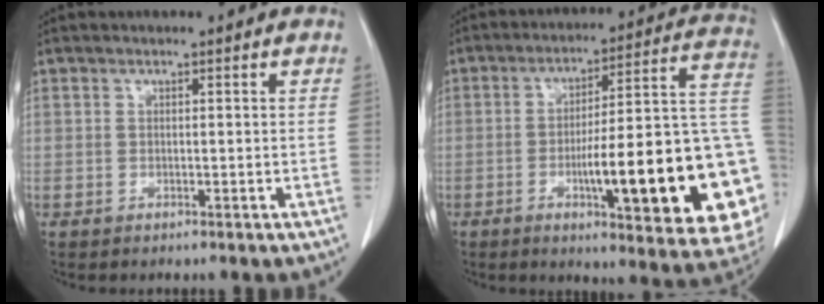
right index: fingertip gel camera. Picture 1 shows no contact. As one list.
[{"total": 26.0, "force": [-5.8, 3.6, 25.0], "torque": [-0.239, 0.010, -0.077]}]